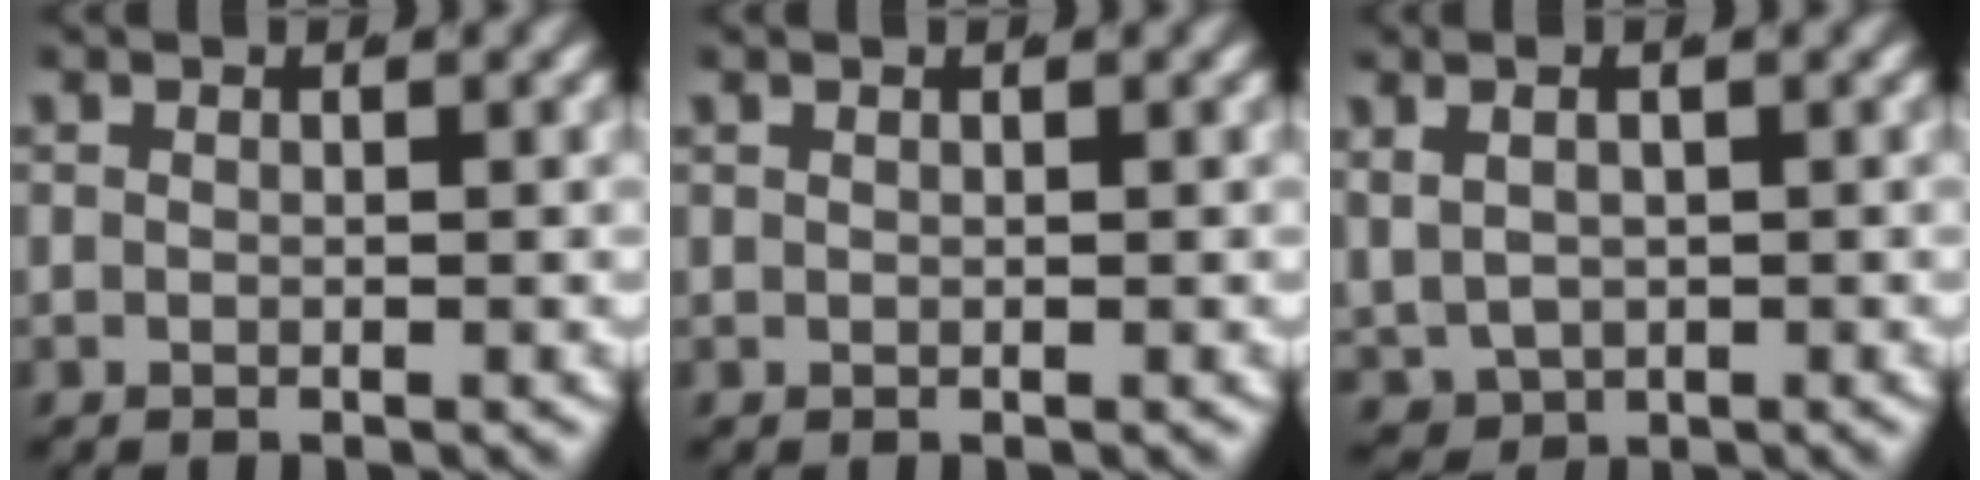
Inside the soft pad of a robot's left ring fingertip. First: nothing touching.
{"total": 0.5, "force": [0.4, -0.3, 0.0], "torque": [0.002, 0.001, 0.007]}
{"total": 4.2, "force": [0.7, 3.5, 2.2], "torque": [-0.047, -0.016, 0.026]}